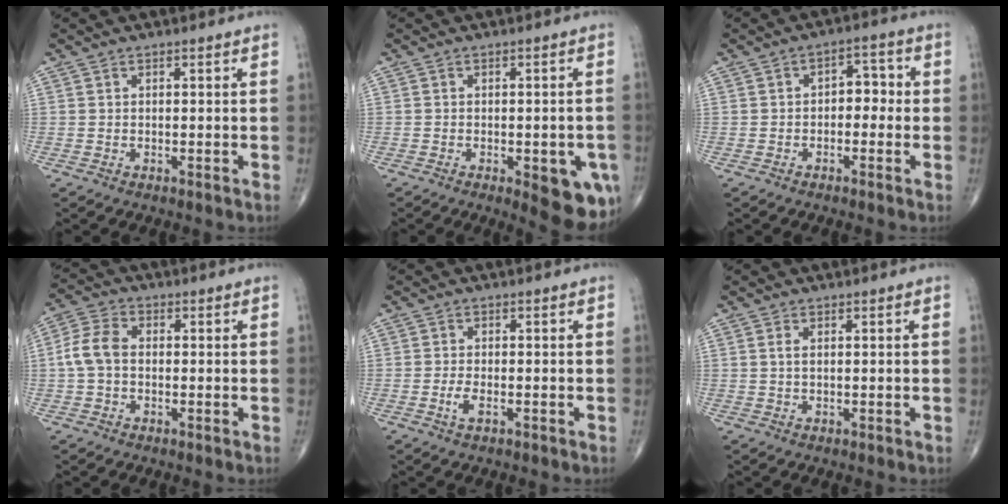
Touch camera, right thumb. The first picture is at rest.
{"total": 10.0, "force": [-3.7, 3.7, 8.5], "torque": [-0.080, 0.000, -0.036]}
{"total": 4.7, "force": [-0.5, 3.1, 3.5], "torque": [-0.025, 0.021, -0.017]}
{"total": 6.1, "force": [-0.3, 4.2, 4.4], "torque": [-0.093, 0.019, -0.014]}
{"total": 2.2, "force": [-0.9, 0.9, 1.8], "torque": [-0.044, 0.002, -0.017]}
{"total": 1.2, "force": [0.4, 0.5, 1.0], "torque": [-0.027, 0.004, 0.009]}